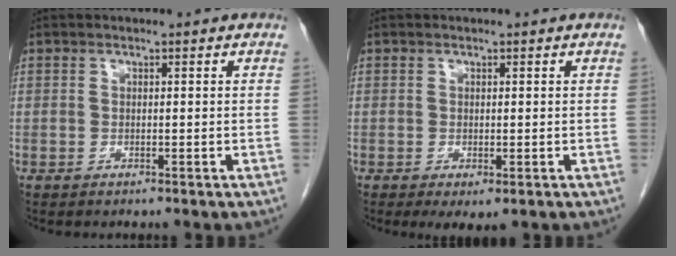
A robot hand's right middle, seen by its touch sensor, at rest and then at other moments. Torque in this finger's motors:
{"motor_torque": [0.59, -0.33, 0.26, 0.08]}